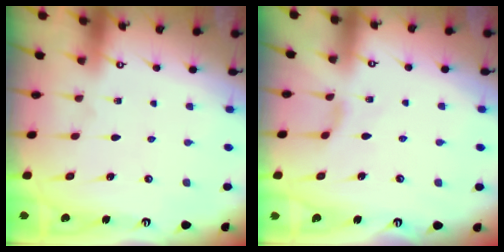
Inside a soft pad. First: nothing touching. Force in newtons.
{"total": 1.9, "press": 1.8, "slide": 0.5}